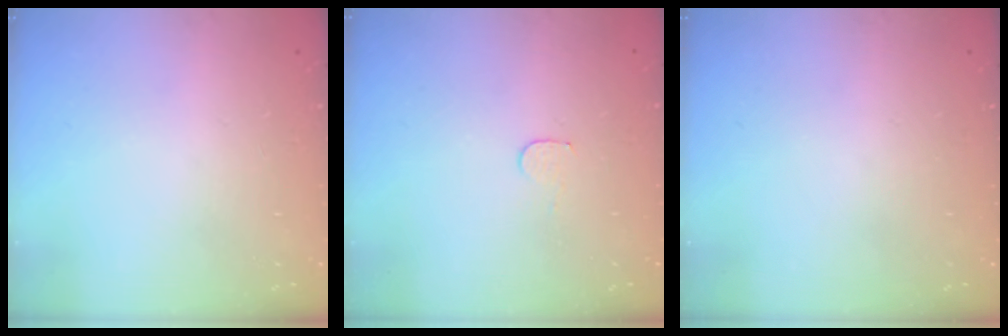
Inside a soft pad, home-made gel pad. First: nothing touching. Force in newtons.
{"total": 3.5, "press": 3.5, "slide": 0.3}
{"total": 0.0}